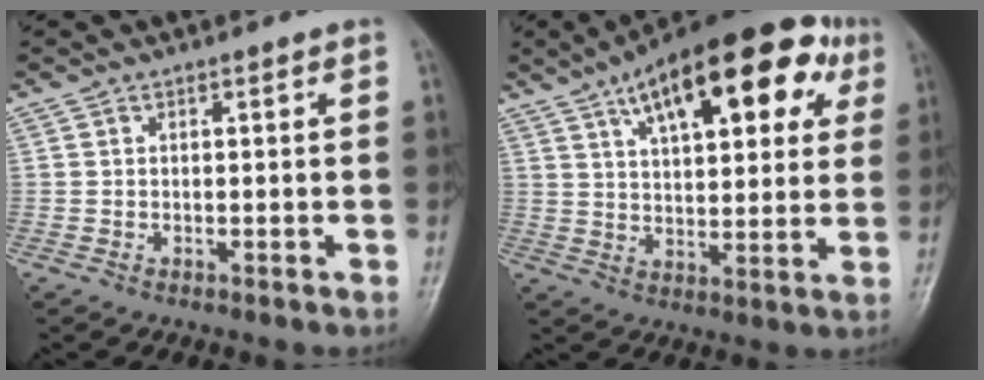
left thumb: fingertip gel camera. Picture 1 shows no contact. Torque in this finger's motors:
{"motor_torque": [1.33, 1.31, 1.65, -1.12, 0.19]}